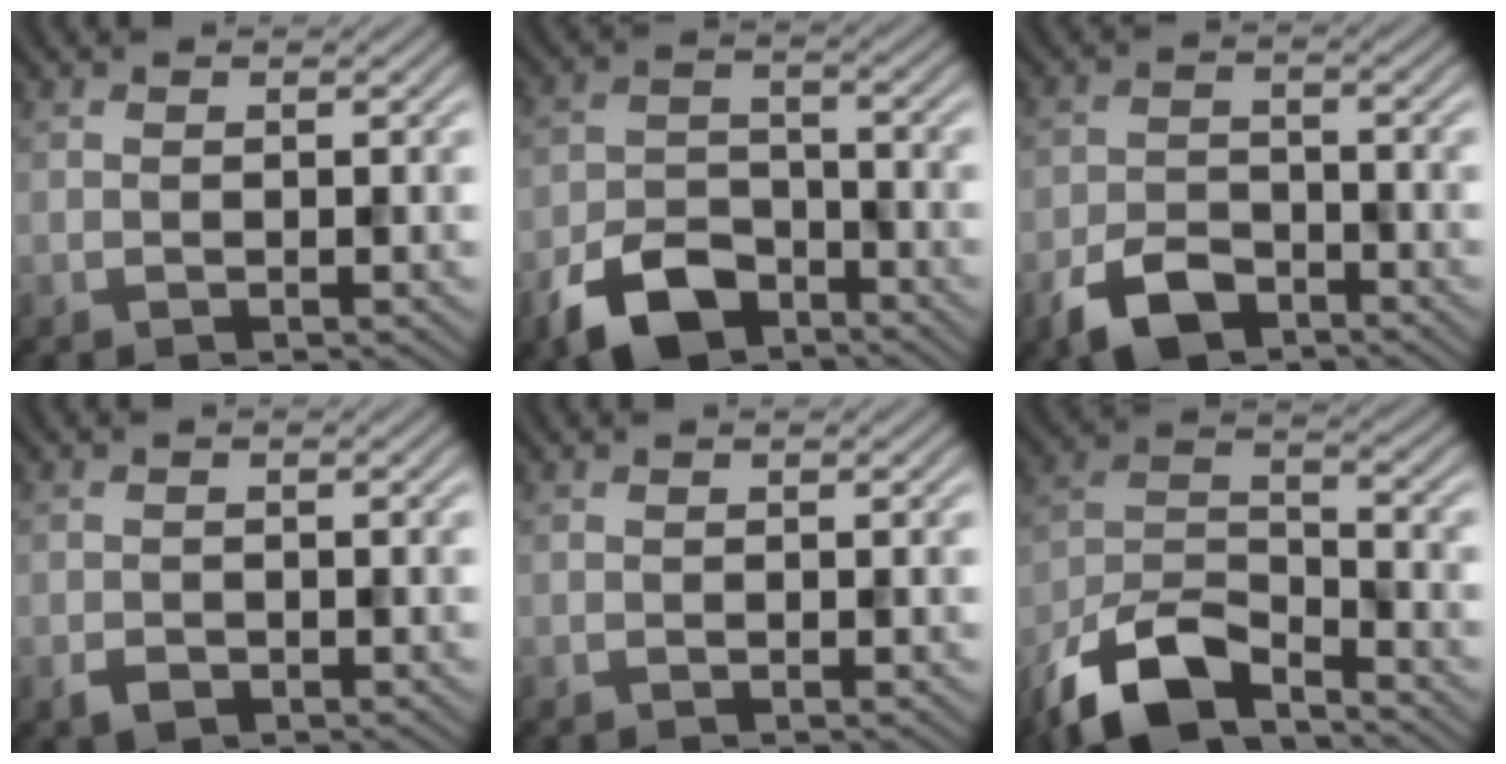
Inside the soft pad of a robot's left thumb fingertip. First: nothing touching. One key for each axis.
{"total": 7.8, "fx": -5.1, "fy": 4.3, "fz": 4.0, "tx": -0.081, "ty": -0.006, "tz": -0.109}
{"total": 5.4, "fx": -3.6, "fy": 2.9, "fz": 2.9, "tx": -0.056, "ty": -0.004, "tz": -0.079}
{"total": 1.3, "fx": -0.7, "fy": 0.9, "fz": 0.5, "tx": -0.012, "ty": -0.003, "tz": -0.016}
{"total": 0.0}
{"total": 11.2, "fx": -8.2, "fy": 4.2, "fz": 6.4, "tx": -0.127, "ty": -0.004, "tz": -0.181}